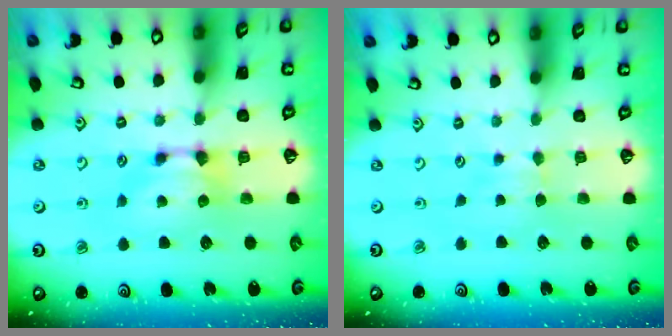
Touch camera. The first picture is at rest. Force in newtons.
{"total": 2.2, "press": 2.2, "slide": 0.4}